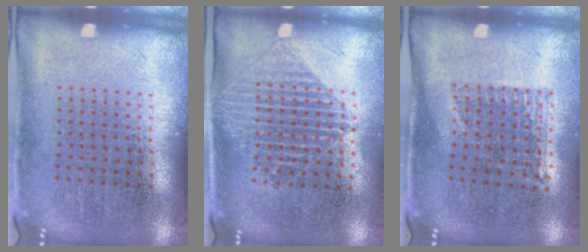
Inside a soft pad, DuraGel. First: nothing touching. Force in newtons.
{"total": 1.3, "press": 1.1, "slide": 0.6}
{"total": 1.0, "press": 0.9, "slide": 0.5}